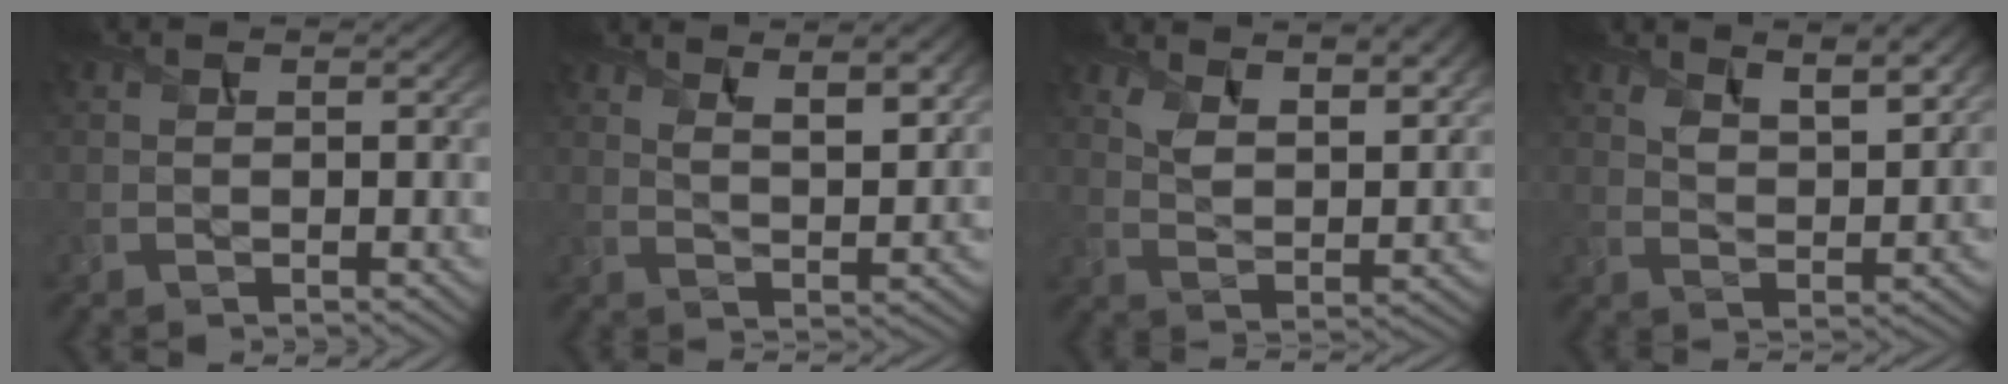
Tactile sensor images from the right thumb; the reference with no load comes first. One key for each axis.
{"total": 7.6, "fx": 4.9, "fy": 2.3, "fz": 5.2, "tx": -0.079, "ty": 0.000, "tz": 0.077}
{"total": 10.4, "fx": 7.2, "fy": 3.9, "fz": 6.5, "tx": -0.124, "ty": -0.001, "tz": 0.118}
{"total": 7.1, "fx": 4.9, "fy": 2.3, "fz": 4.6, "tx": -0.080, "ty": -0.007, "tz": 0.085}